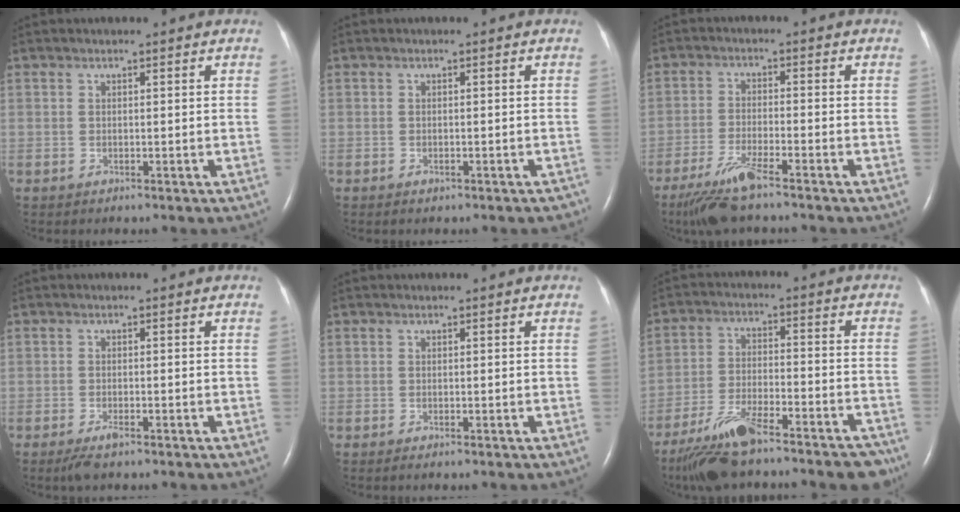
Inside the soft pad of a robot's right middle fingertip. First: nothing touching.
{"total": 2.6, "force": [-2.0, 1.1, 1.2], "torque": [-0.006, 0.000, -0.022]}
{"total": 7.0, "force": [-5.2, 0.3, 4.7], "torque": [-0.104, -0.022, -0.100]}
{"total": 2.4, "force": [-1.6, 0.4, 1.6], "torque": [-0.041, -0.006, -0.029]}
{"total": 0.0}
{"total": 15.2, "force": [-12.1, 3.2, 8.5], "torque": [-0.126, 0.003, -0.199]}